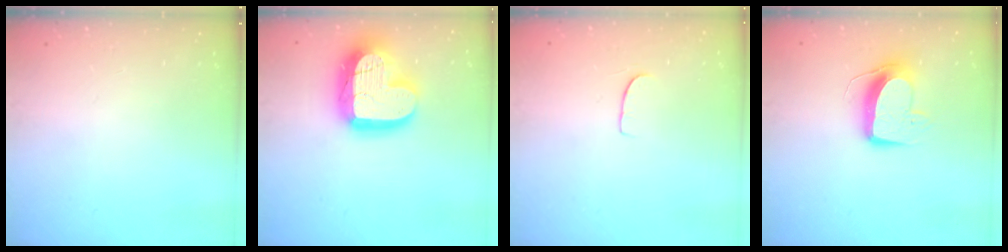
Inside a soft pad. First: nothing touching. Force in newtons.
{"total": 21.7, "press": 21.6, "slide": 1.9}
{"total": 5.8, "press": 5.8, "slide": 0.3}
{"total": 12.1, "press": 12.1, "slide": 1.0}